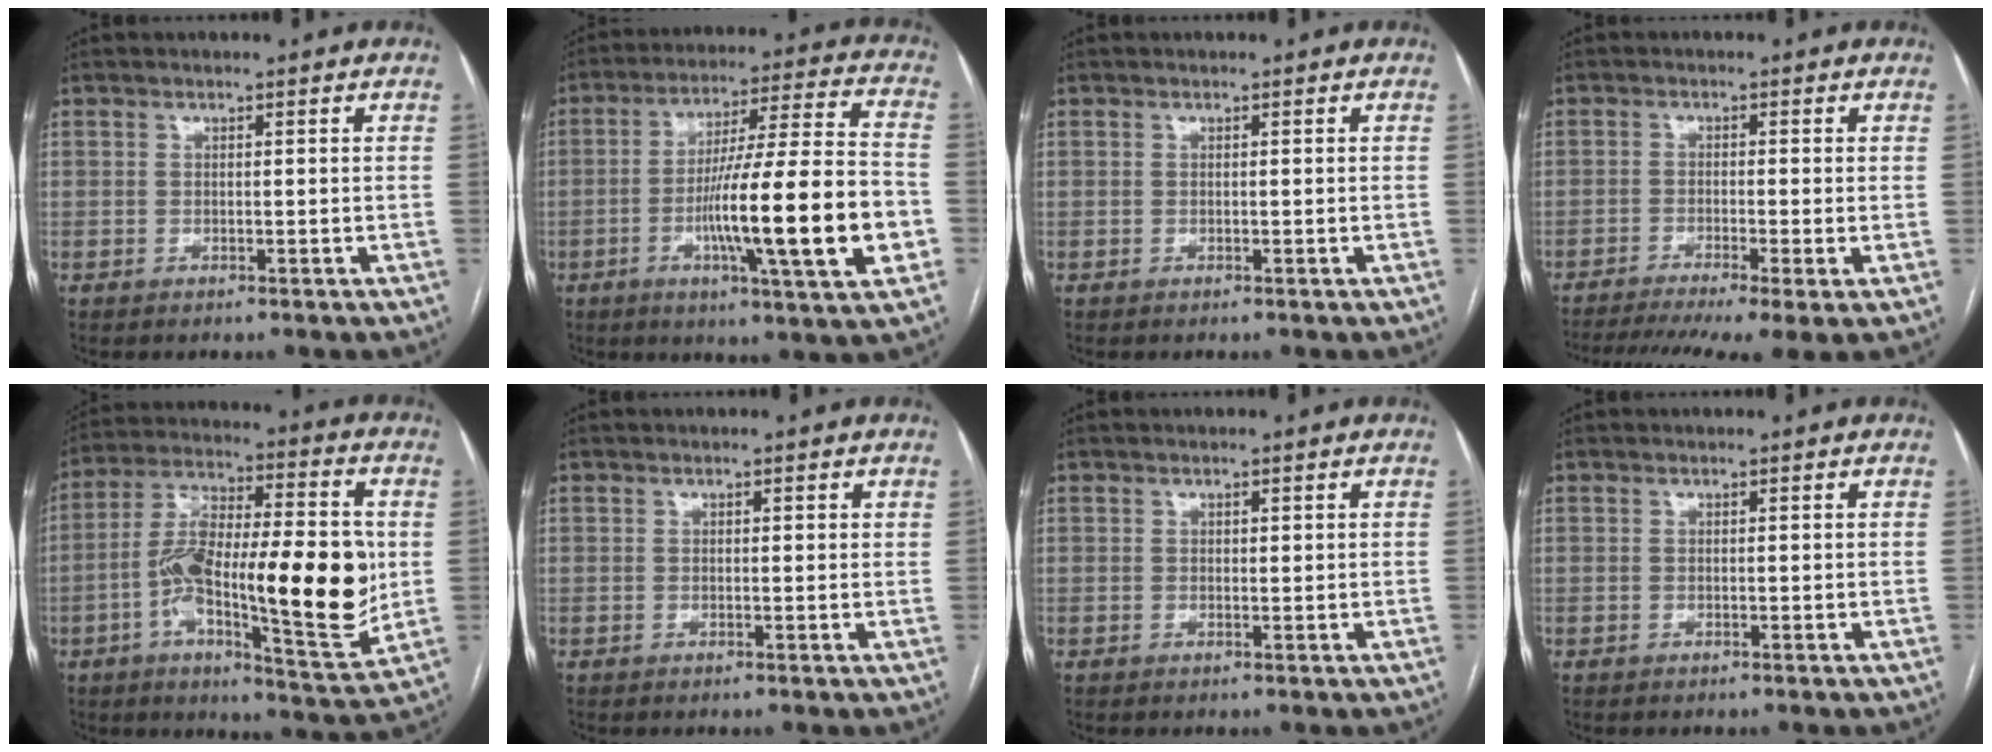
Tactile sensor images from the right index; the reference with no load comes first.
{"total": 20.6, "force": [-5.2, 0.6, 19.9], "torque": [-0.301, -0.005, -0.079]}
{"total": 0.0}
{"total": 11.7, "force": [-8.0, 1.2, 8.4], "torque": [-0.140, -0.013, -0.124]}
{"total": 22.9, "force": [-2.3, 5.2, 22.1], "torque": [-0.346, 0.010, -0.033]}
{"total": 0.8, "force": [0.4, 0.4, 0.6], "torque": [-0.012, 0.001, 0.004]}
{"total": 0.7, "force": [0.3, 0.3, 0.5], "torque": [-0.008, 0.000, 0.007]}
{"total": 0.0}